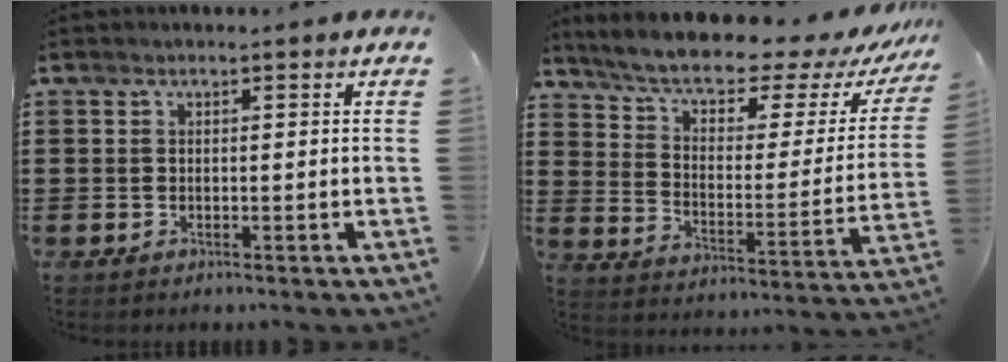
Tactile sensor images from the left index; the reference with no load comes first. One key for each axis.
{"total": 7.1, "fx": 5.8, "fy": 1.7, "fz": 3.6, "tx": -0.089, "ty": -0.045, "tz": 0.094}